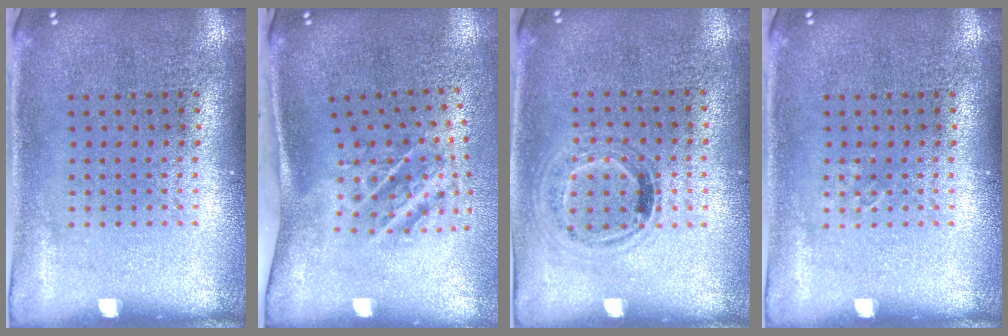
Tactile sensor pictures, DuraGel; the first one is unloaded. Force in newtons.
{"total": 2.0, "press": 1.2, "slide": 1.7}
{"total": 1.0, "press": 0.8, "slide": 0.6}
{"total": 0.5, "press": 0.5, "slide": 0.0}